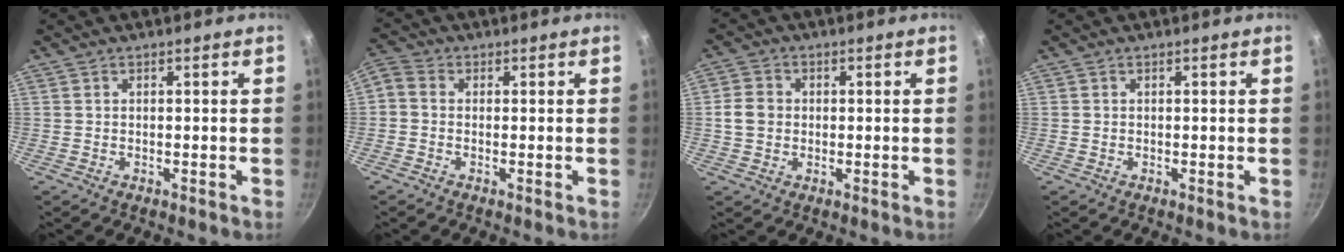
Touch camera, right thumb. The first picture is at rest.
{"total": 4.0, "force": [-0.6, 3.2, 2.3], "torque": [-0.060, 0.019, -0.029]}
{"total": 4.7, "force": [-0.1, 4.1, 2.4], "torque": [-0.032, 0.008, -0.007]}
{"total": 0.0}